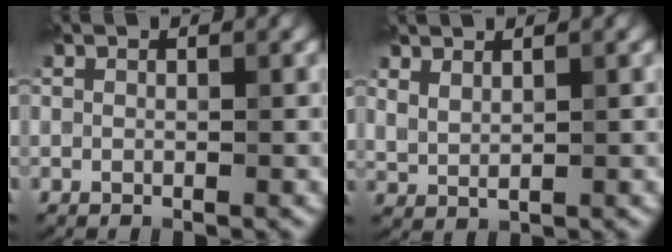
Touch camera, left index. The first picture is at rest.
{"total": 1.6, "force": [1.2, 0.5, 0.9], "torque": [-0.022, -0.005, 0.030]}